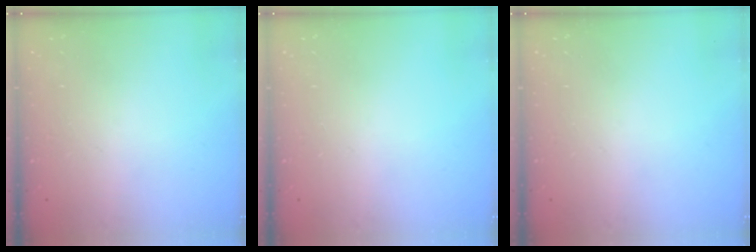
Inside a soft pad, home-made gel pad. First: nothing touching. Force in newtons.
{"total": 0.0}
{"total": 0.0}